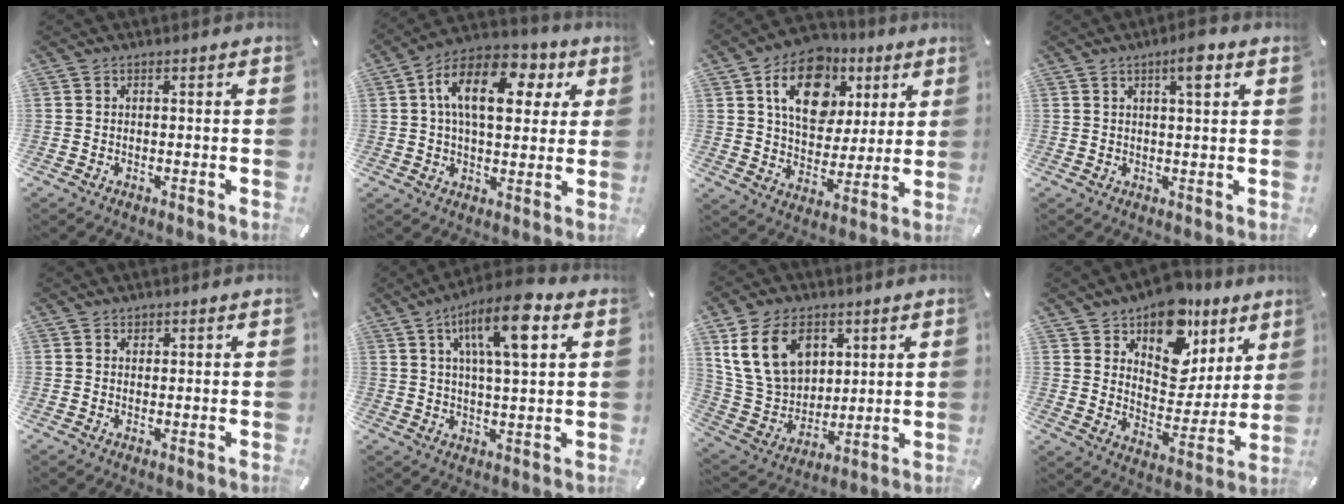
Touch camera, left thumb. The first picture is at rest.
{"total": 15.8, "force": [5.1, 9.3, 11.7], "torque": [-0.194, -0.005, 0.087]}
{"total": 16.2, "force": [6.9, 11.9, 8.6], "torque": [-0.131, -0.019, 0.126]}
{"total": 4.7, "force": [2.4, 0.7, 4.0], "torque": [-0.066, -0.002, 0.035]}
{"total": 0.9, "force": [0.8, 0.4, 0.0], "torque": [-0.001, -0.002, 0.016]}
{"total": 13.3, "force": [5.8, 3.6, 11.4], "torque": [-0.192, -0.007, 0.094]}
{"total": 16.2, "force": [6.9, 11.9, 8.6], "torque": [-0.197, -0.013, 0.134]}
{"total": 15.1, "force": [10.7, 9.2, 5.5], "torque": [-0.074, -0.096, 0.188]}